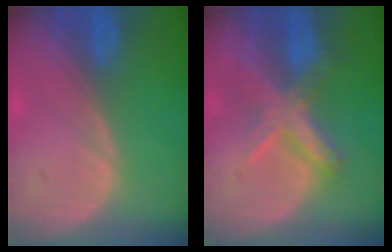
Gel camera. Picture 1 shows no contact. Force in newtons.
{"total": 7.2, "press": 6.2, "slide": 3.8}